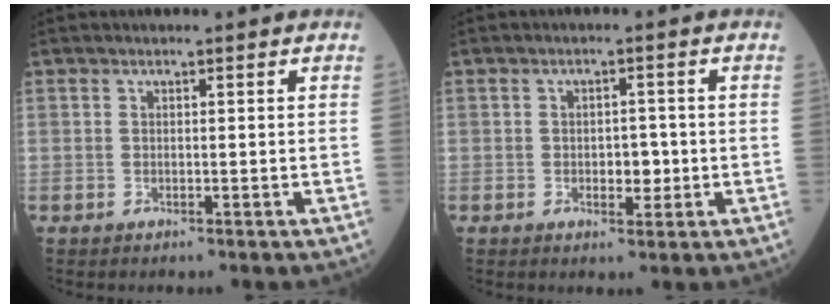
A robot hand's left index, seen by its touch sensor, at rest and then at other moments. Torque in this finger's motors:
{"motor_torque": [0.13, -0.01, 0.01, 0.00]}